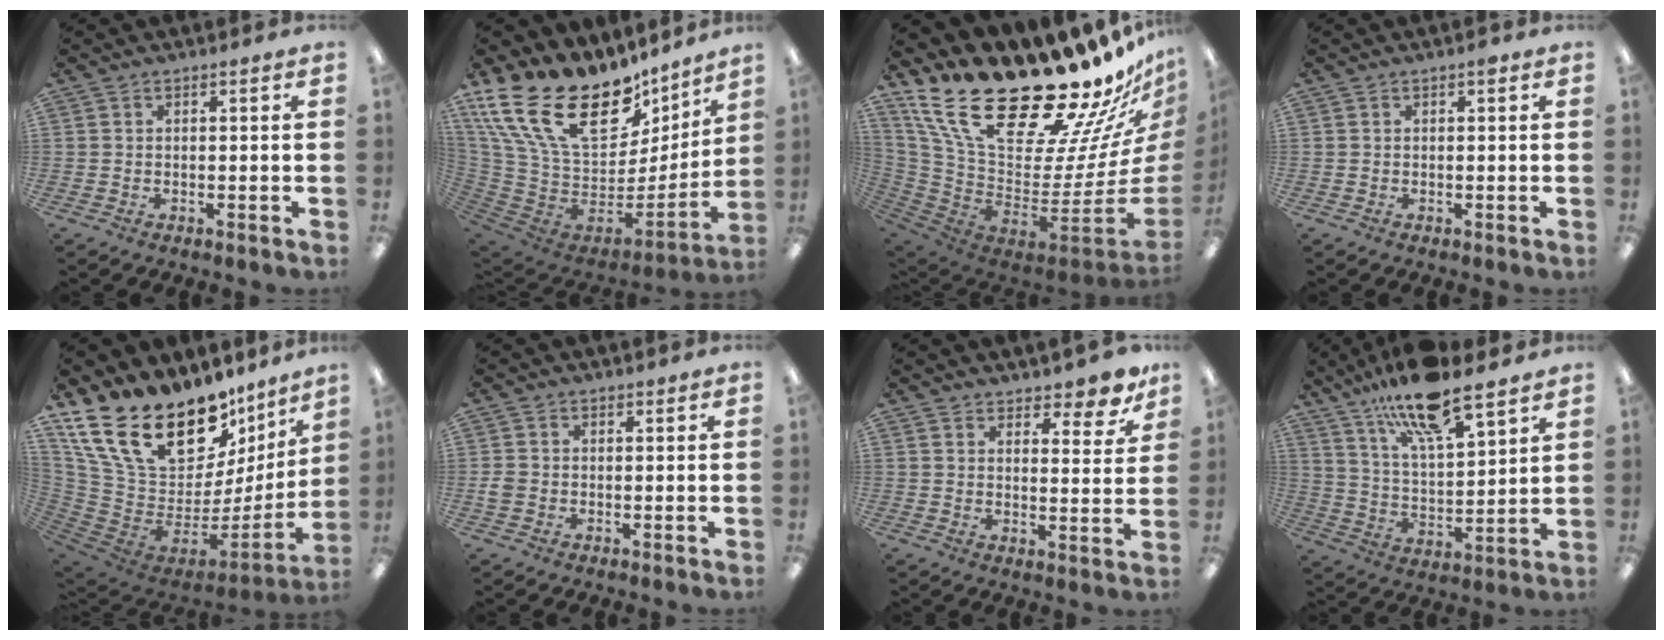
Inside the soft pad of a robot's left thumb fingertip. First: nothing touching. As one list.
[{"total": 28.3, "force": [16.6, 15.4, 17.0], "torque": [-0.324, -0.116, 0.322]}, {"total": 30.5, "force": [22.2, 11.4, 17.5], "torque": [-0.280, -0.189, 0.420]}, {"total": 1.0, "force": [0.5, 0.3, 0.8], "torque": [-0.018, 0.004, 0.007]}, {"total": 26.2, "force": [18.0, 12.3, 14.4], "torque": [-0.244, -0.127, 0.355]}, {"total": 2.3, "force": [-0.2, 2.1, 1.0], "torque": [-0.016, 0.005, -0.004]}, {"total": 6.8, "force": [5.9, 2.1, 2.7], "torque": [-0.023, -0.042, 0.100]}, {"total": 16.1, "force": [13.1, 4.1, 8.4], "torque": [-0.151, -0.074, 0.224]}]